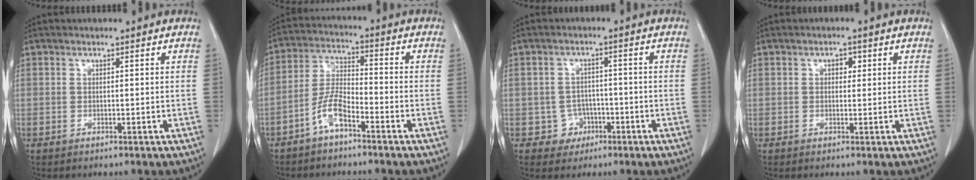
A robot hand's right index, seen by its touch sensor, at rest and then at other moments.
{"total": 6.1, "force": [-3.9, 1.5, 4.5], "torque": [-0.101, 0.008, -0.080]}
{"total": 3.6, "force": [-1.4, 3.3, 0.0], "torque": [0.014, 0.017, -0.017]}
{"total": 1.5, "force": [0.5, 1.0, 1.1], "torque": [-0.013, 0.004, 0.005]}